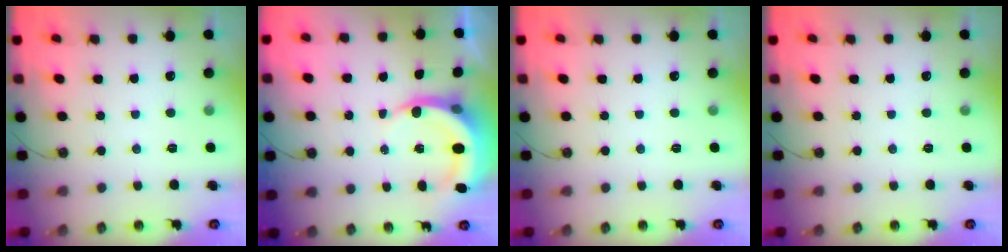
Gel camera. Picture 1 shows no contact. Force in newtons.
{"total": 7.7, "press": 7.5, "slide": 1.8}
{"total": 0.0}
{"total": 0.0}